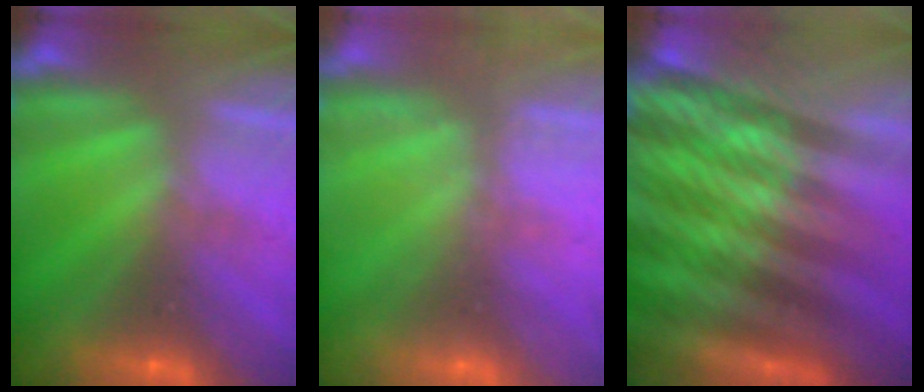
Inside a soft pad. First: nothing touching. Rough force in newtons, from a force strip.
{"total": 2.4}
{"total": 6.6}